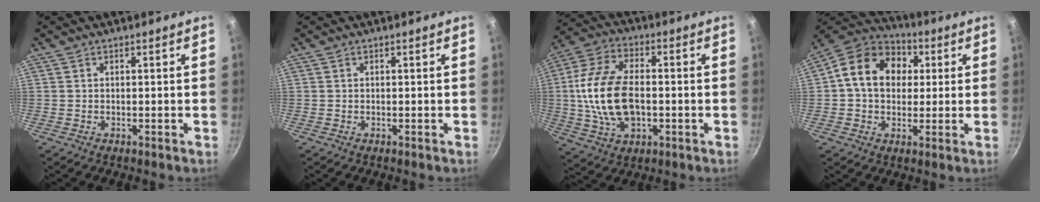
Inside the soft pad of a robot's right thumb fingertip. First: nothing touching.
{"total": 0.0}
{"total": 16.6, "force": [-0.8, 9.9, 13.4], "torque": [-0.251, 0.019, -0.019]}
{"total": 15.0, "force": [2.8, 11.8, 8.9], "torque": [-0.124, 0.024, 0.028]}